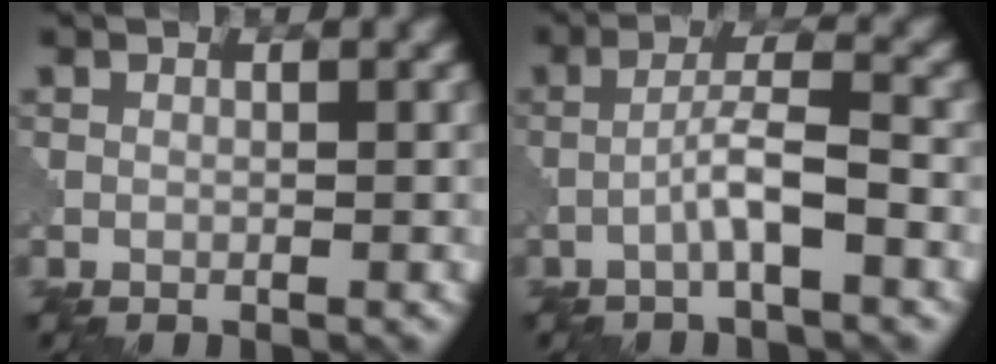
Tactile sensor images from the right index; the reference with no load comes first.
{"total": 3.7, "force": [-1.5, 0.3, 3.3], "torque": [-0.058, 0.016, -0.035]}